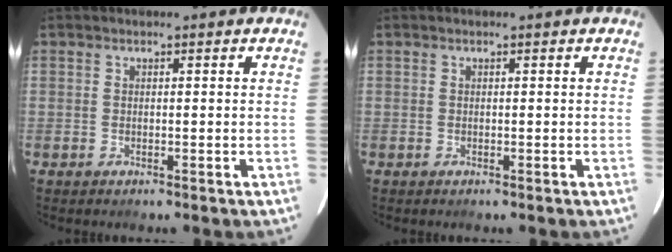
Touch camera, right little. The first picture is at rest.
{"total": 0.0}